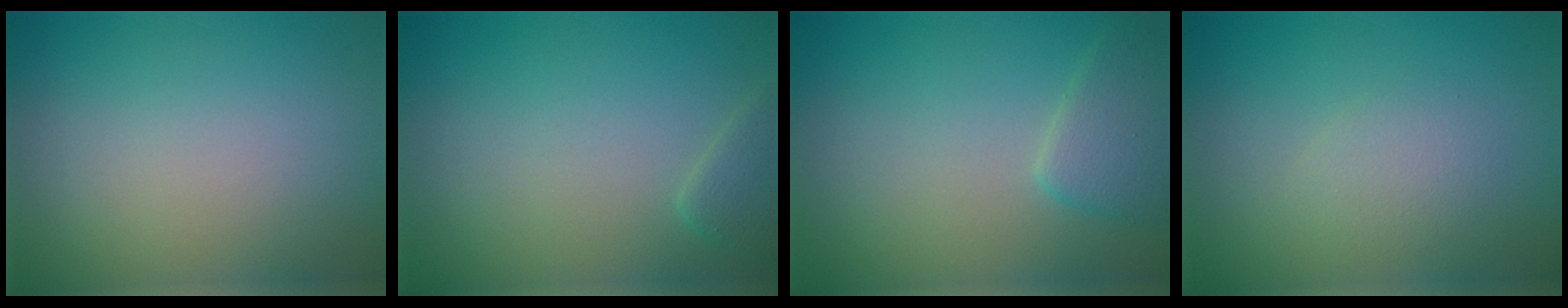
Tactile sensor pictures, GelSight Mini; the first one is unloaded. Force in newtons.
{"total": 0.9, "press": 0.9, "slide": 0.1}
{"total": 2.4, "press": 2.4, "slide": 0.1}
{"total": 1.6, "press": 1.6, "slide": 0.1}